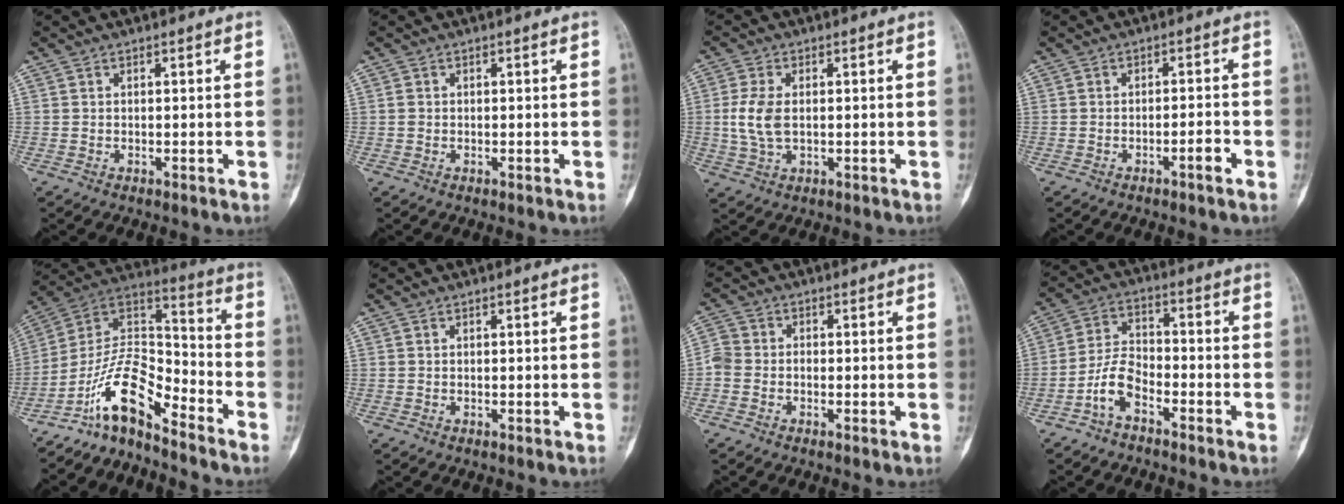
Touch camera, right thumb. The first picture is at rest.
{"total": 0.7, "force": [-0.1, 0.6, 0.3], "torque": [-0.005, 0.002, 0.000]}
{"total": 6.3, "force": [0.2, 3.6, 5.1], "torque": [-0.119, 0.001, 0.004]}
{"total": 2.7, "force": [-1.5, 0.4, 2.2], "torque": [-0.036, 0.012, -0.025]}
{"total": 12.8, "force": [-9.5, 4.1, 7.5], "torque": [-0.134, 0.104, -0.184]}
{"total": 0.0}
{"total": 3.8, "force": [-1.2, 3.1, 1.9], "torque": [-0.039, 0.008, -0.036]}
{"total": 6.8, "force": [-4.0, 3.2, 4.4], "torque": [-0.087, 0.038, -0.088]}